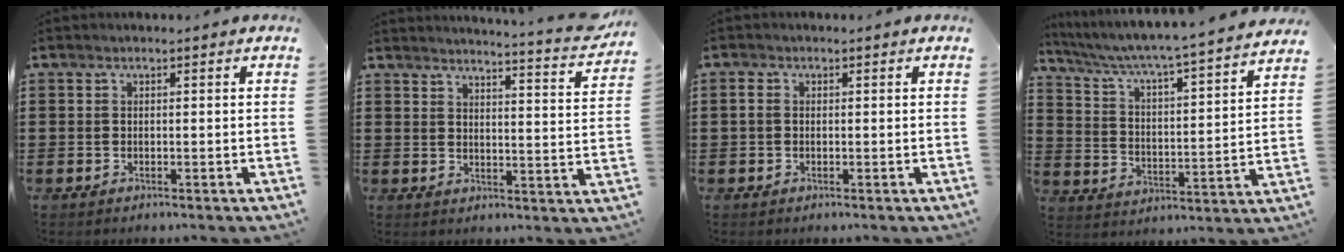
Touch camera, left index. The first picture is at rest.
{"total": 4.2, "force": [3.9, -0.7, 1.4], "torque": [-0.027, -0.038, 0.061]}
{"total": 1.4, "force": [-0.1, 0.9, 1.1], "torque": [-0.032, -0.001, -0.005]}
{"total": 4.3, "force": [3.8, -0.8, 1.8], "torque": [-0.057, -0.046, 0.050]}